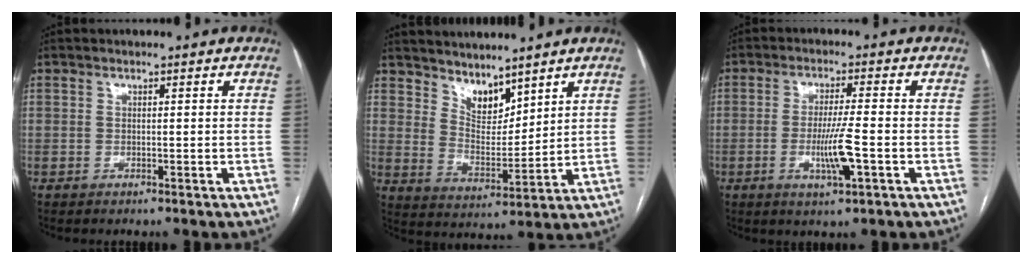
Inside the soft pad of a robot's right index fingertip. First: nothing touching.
{"total": 7.0, "force": [5.8, 2.7, 2.7], "torque": [-0.051, -0.001, 0.122]}
{"total": 6.7, "force": [-2.2, 0.3, 6.3], "torque": [-0.119, -0.010, -0.037]}